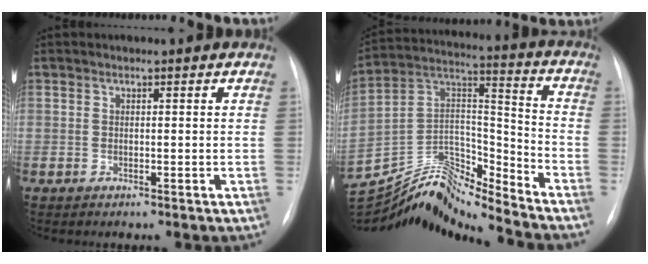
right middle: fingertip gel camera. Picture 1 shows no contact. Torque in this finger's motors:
{"motor_torque": [-0.63, -0.79, -0.10, -0.05]}